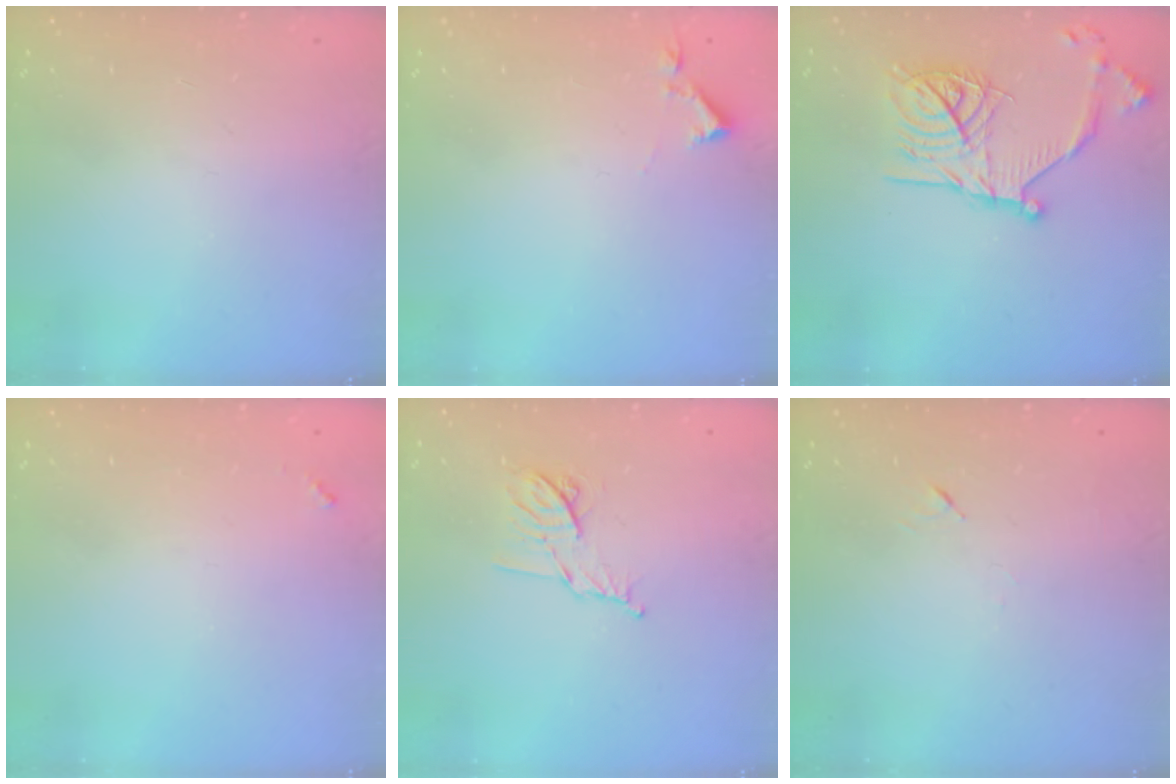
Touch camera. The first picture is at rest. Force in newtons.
{"total": 2.9, "press": 2.9, "slide": 0.5}
{"total": 19.4, "press": 19.3, "slide": 1.5}
{"total": 3.5, "press": 3.5, "slide": 0.3}
{"total": 9.4, "press": 9.4, "slide": 0.7}
{"total": 4.2, "press": 4.1, "slide": 0.7}